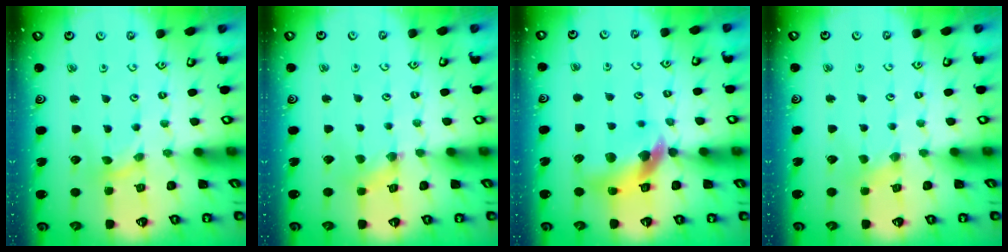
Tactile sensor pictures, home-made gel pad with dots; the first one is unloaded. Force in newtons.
{"total": 0.7, "press": 0.7, "slide": 0.2}
{"total": 12.3, "press": 12.2, "slide": 1.8}
{"total": 0.0}